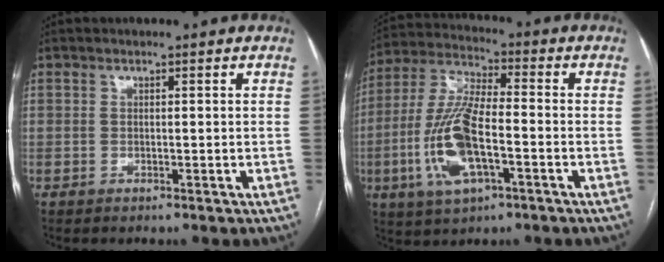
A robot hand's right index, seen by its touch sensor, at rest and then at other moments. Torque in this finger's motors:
{"motor_torque": [2.14, 0.00, 1.05, 0.21]}